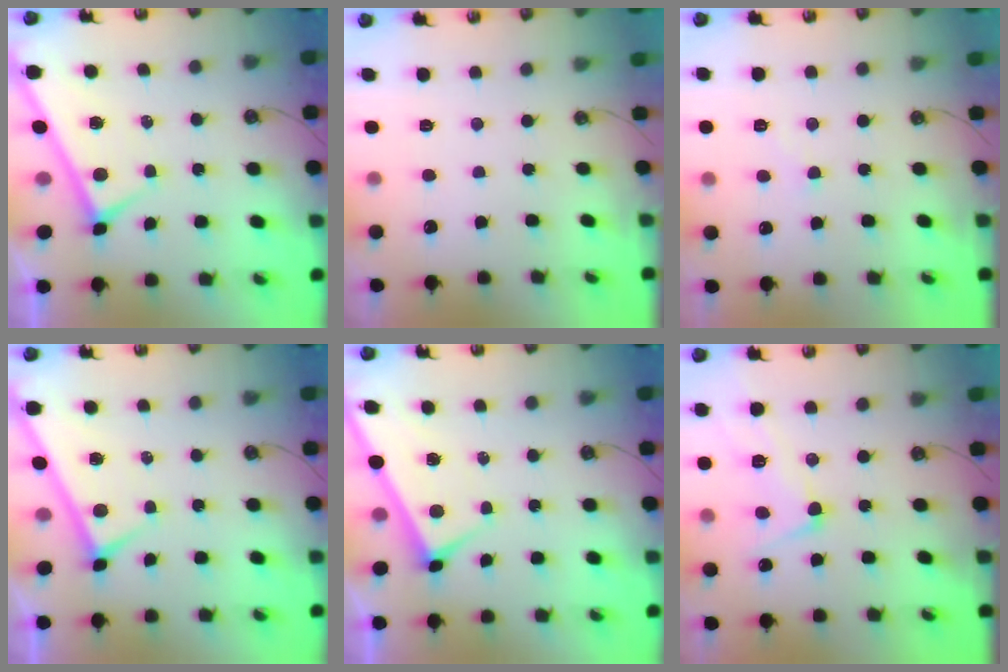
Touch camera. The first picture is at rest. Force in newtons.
{"total": 0.0}
{"total": 1.1, "press": 1.0, "slide": 0.4}
{"total": 0.0}
{"total": 1.7, "press": 1.7, "slide": 0.1}
{"total": 2.5, "press": 2.2, "slide": 1.1}